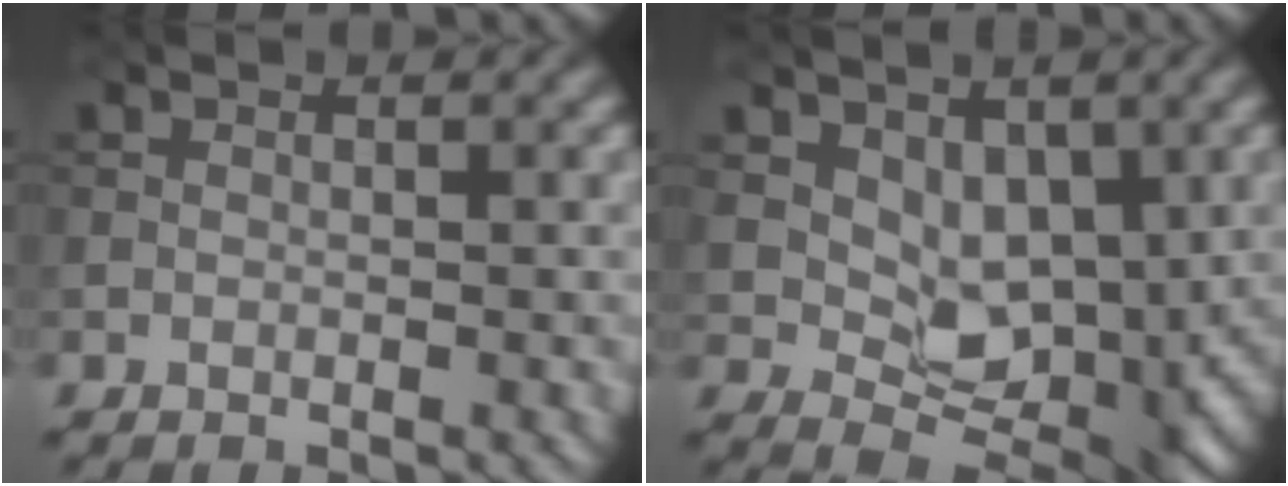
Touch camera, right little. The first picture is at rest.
{"total": 5.5, "force": [1.6, 3.7, 3.8], "torque": [-0.056, -0.017, 0.030]}